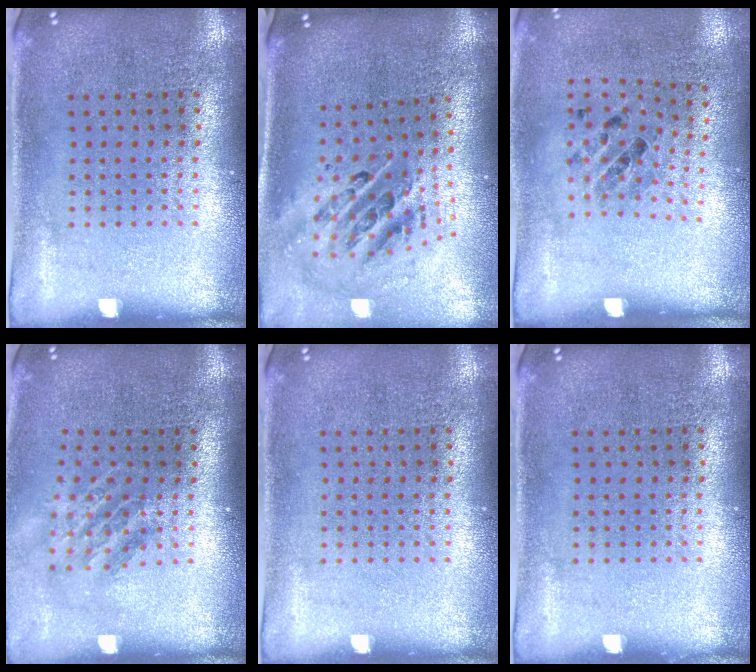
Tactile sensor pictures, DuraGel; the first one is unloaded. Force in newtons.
{"total": 1.9, "press": 1.5, "slide": 1.2}
{"total": 1.1, "press": 0.7, "slide": 0.8}
{"total": 1.6, "press": 1.1, "slide": 1.1}
{"total": 0.0}
{"total": 0.0}